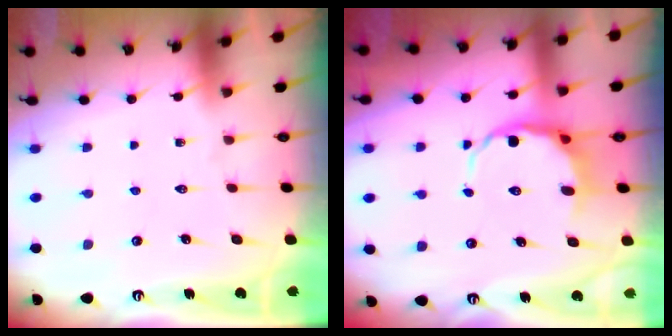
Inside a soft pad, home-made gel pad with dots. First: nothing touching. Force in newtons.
{"total": 8.9, "press": 8.4, "slide": 2.8}